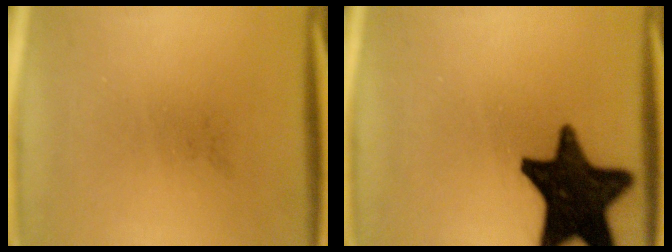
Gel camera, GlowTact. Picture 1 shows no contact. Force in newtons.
{"total": 18.5}